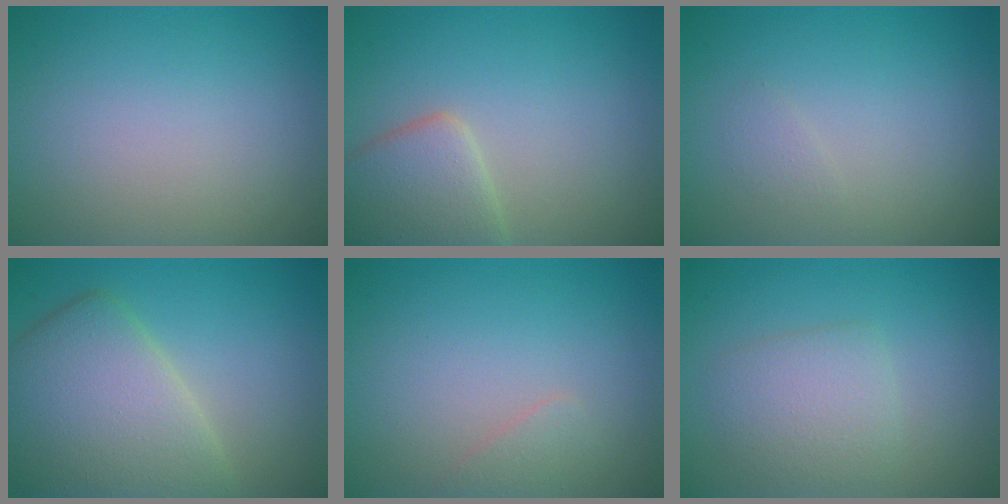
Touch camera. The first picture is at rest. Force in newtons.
{"total": 4.2, "press": 4.2, "slide": 0.2}
{"total": 0.7, "press": 0.7, "slide": 0.0}
{"total": 8.0, "press": 8.0, "slide": 0.5}
{"total": 0.9, "press": 0.9, "slide": 0.1}
{"total": 2.9, "press": 2.9, "slide": 0.2}